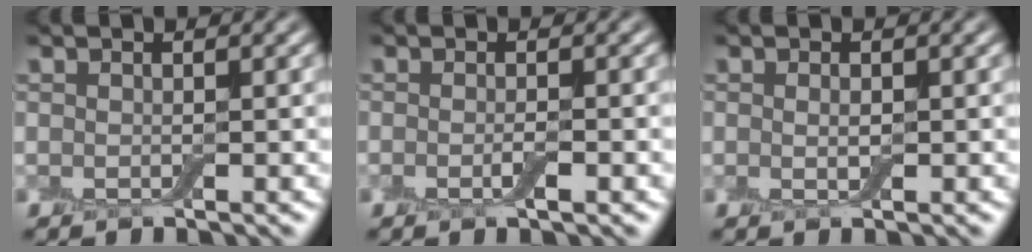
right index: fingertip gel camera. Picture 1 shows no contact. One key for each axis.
{"total": 1.5, "fx": -0.5, "fy": 0.3, "fz": 1.4, "tx": -0.025, "ty": -0.005, "tz": -0.012}
{"total": 0.9, "fx": 0.1, "fy": 0.4, "fz": 0.8, "tx": -0.018, "ty": -0.001, "tz": 0.001}